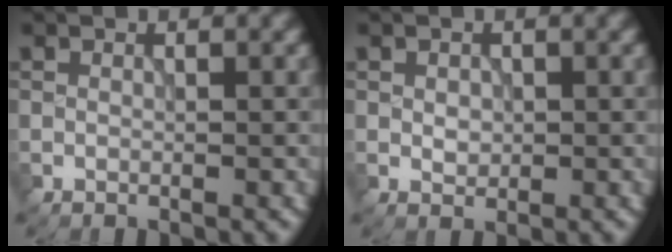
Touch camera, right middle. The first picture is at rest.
{"total": 1.1, "force": [0.1, 0.9, 0.6], "torque": [-0.010, 0.001, 0.003]}